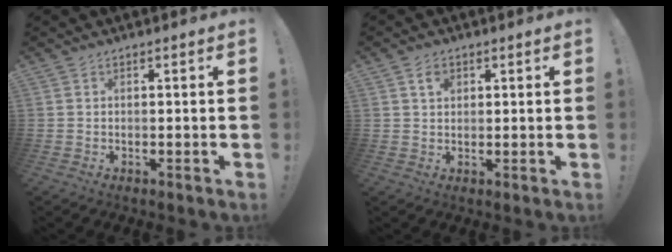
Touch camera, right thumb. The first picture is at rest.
{"total": 3.5, "force": [1.5, 2.3, 2.1], "torque": [-0.024, -0.002, 0.024]}